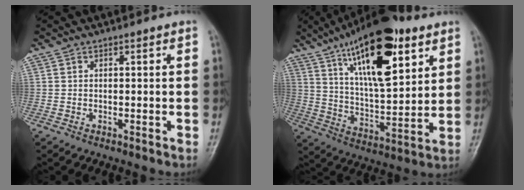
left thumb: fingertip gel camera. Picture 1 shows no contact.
{"total": 22.3, "force": [11.2, 8.3, 17.5], "torque": [-0.254, -0.036, 0.189]}